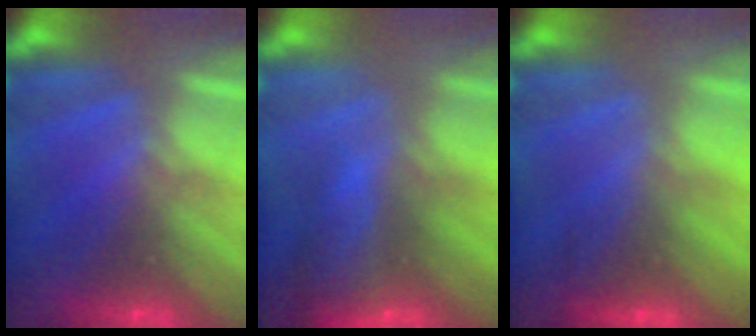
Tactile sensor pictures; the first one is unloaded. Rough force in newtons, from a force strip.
{"total": 8.3}
{"total": 2.2}